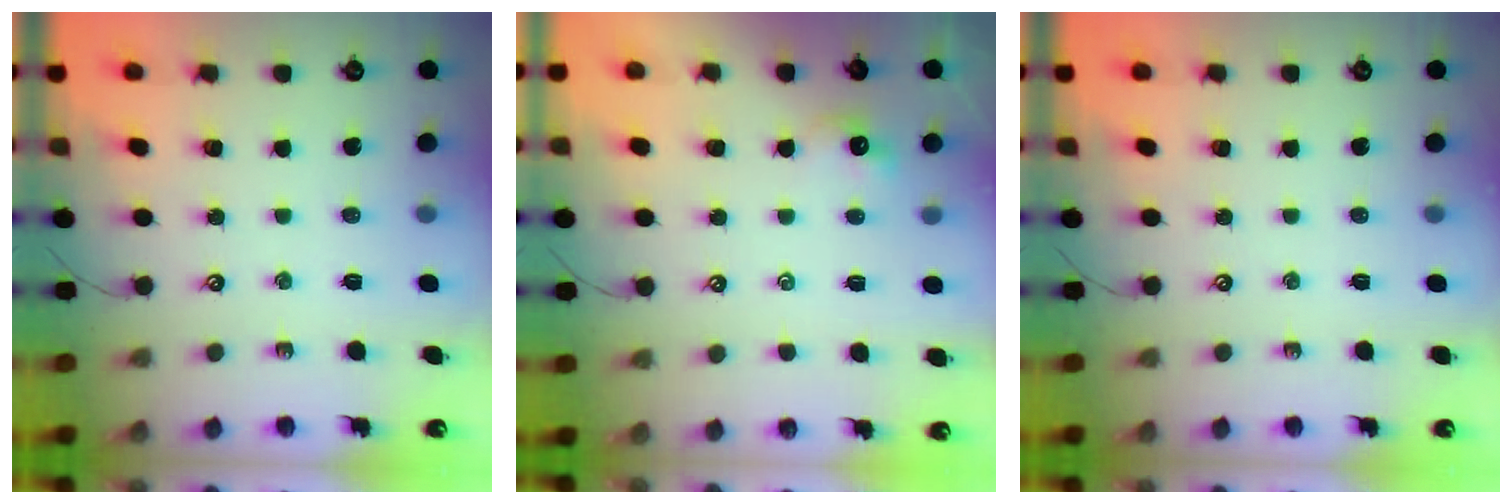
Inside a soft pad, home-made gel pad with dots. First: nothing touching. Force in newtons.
{"total": 2.3, "press": 2.2, "slide": 0.4}
{"total": 0.0}